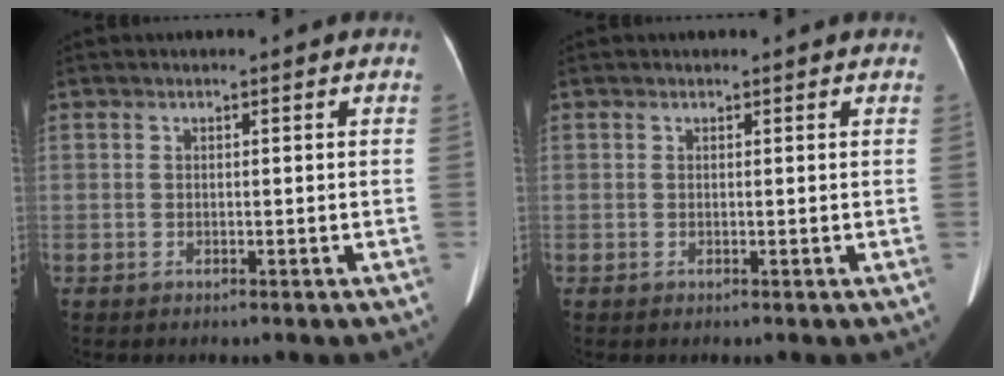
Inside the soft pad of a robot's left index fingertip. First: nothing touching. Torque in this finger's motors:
{"motor_torque": [0.39, -0.57, 0.10, -0.01]}